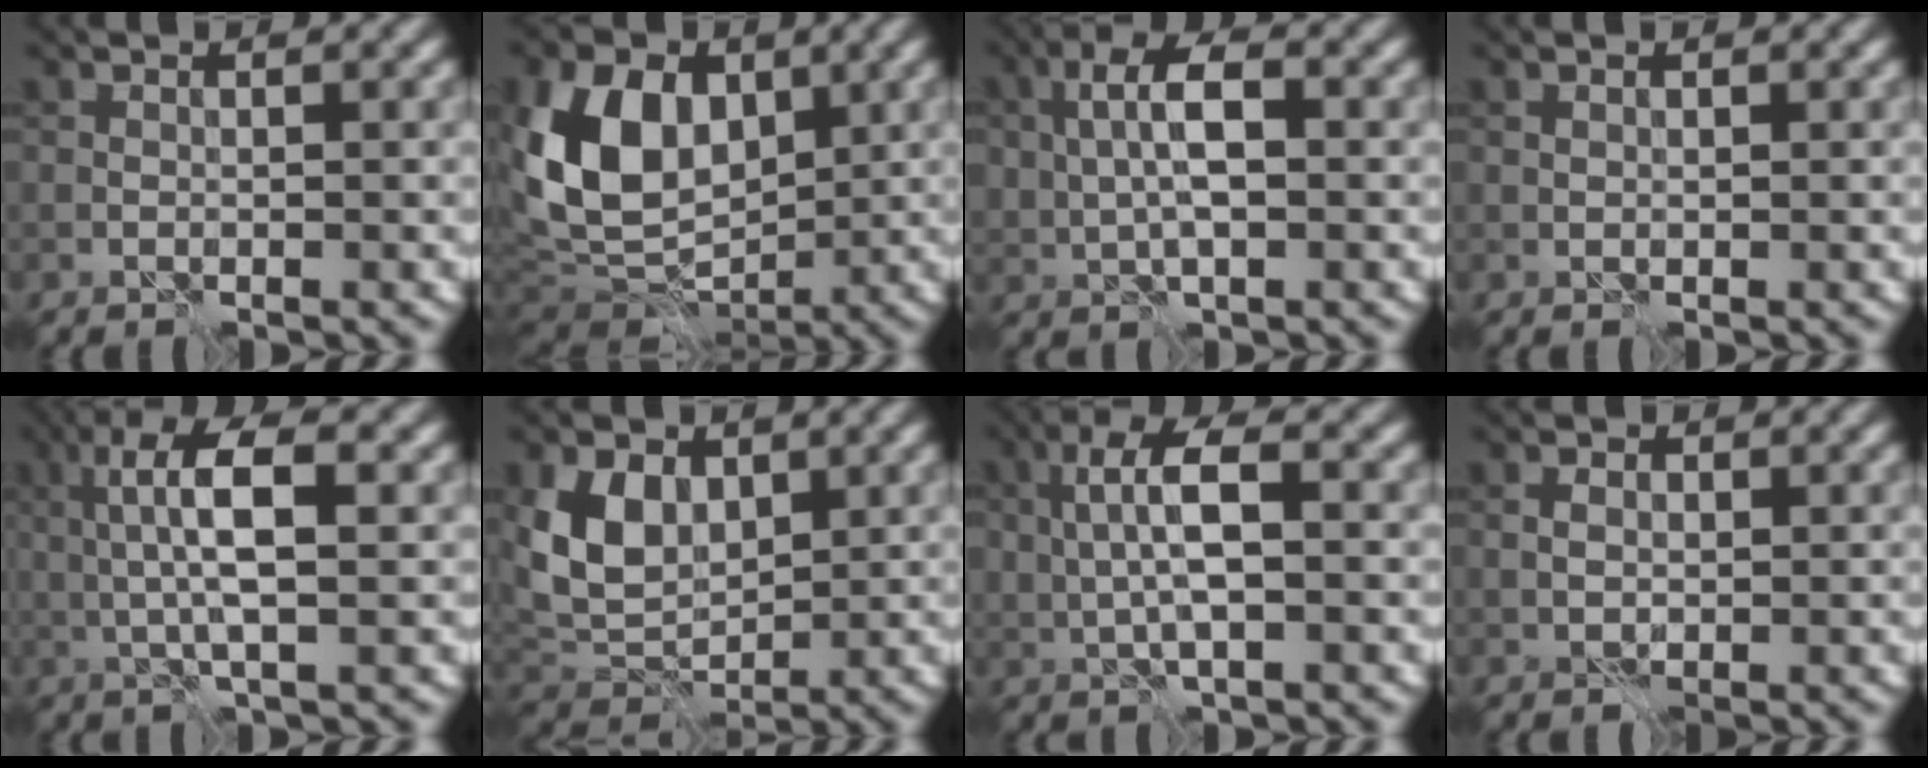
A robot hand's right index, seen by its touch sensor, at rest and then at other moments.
{"total": 10.0, "force": [1.6, 7.2, 6.8], "torque": [-0.136, -0.005, 0.025]}
{"total": 4.7, "force": [0.5, 2.1, 4.2], "torque": [-0.081, 0.009, 0.008]}
{"total": 0.0}
{"total": 6.3, "force": [1.0, 1.7, 6.0], "torque": [-0.115, 0.009, 0.014]}
{"total": 5.4, "force": [1.5, 3.9, 3.3], "torque": [-0.070, -0.003, 0.029]}
{"total": 5.4, "force": [0.4, 2.0, 5.0], "torque": [-0.099, 0.011, 0.003]}
{"total": 1.5, "force": [0.0, 1.2, 0.9], "torque": [-0.017, 0.005, 0.001]}